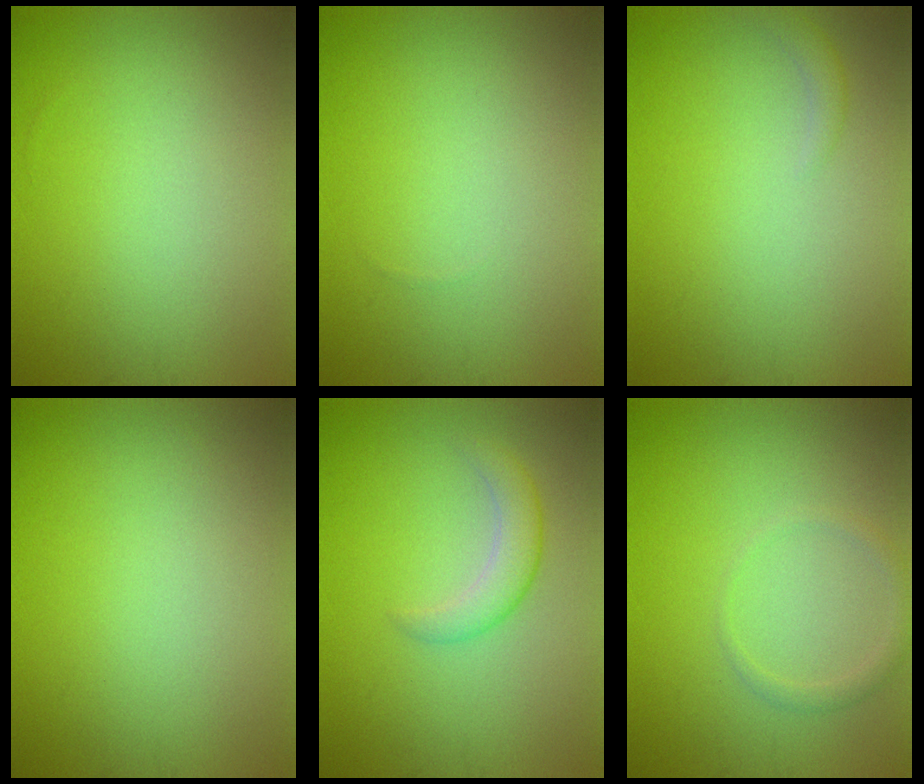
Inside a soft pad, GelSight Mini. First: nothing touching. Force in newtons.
{"total": 0.0}
{"total": 0.9, "press": 0.9, "slide": 0.1}
{"total": 0.0}
{"total": 2.6, "press": 2.6, "slide": 0.1}
{"total": 1.3, "press": 1.3, "slide": 0.0}